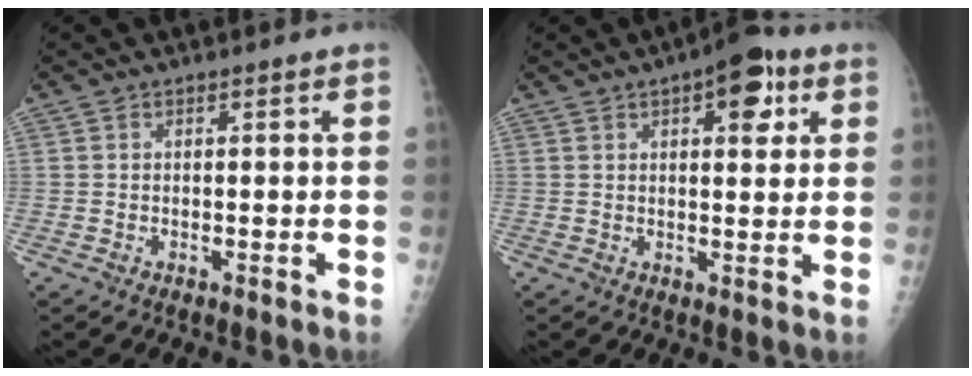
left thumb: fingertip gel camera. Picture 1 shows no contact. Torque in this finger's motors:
{"motor_torque": [0.18, 0.17, 0.50, 0.04, 0.01]}